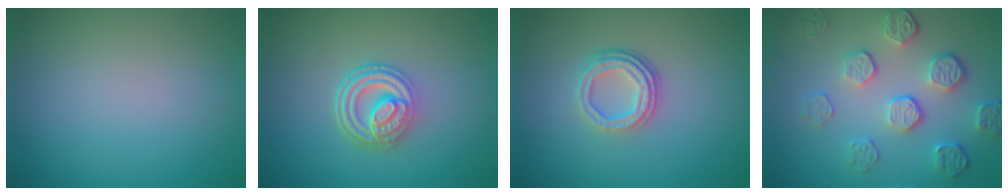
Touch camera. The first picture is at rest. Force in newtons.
{"total": 4.8, "press": 3.6, "slide": 3.2}
{"total": 3.5, "press": 2.6, "slide": 2.4}
{"total": 5.3, "press": 3.8, "slide": 3.7}